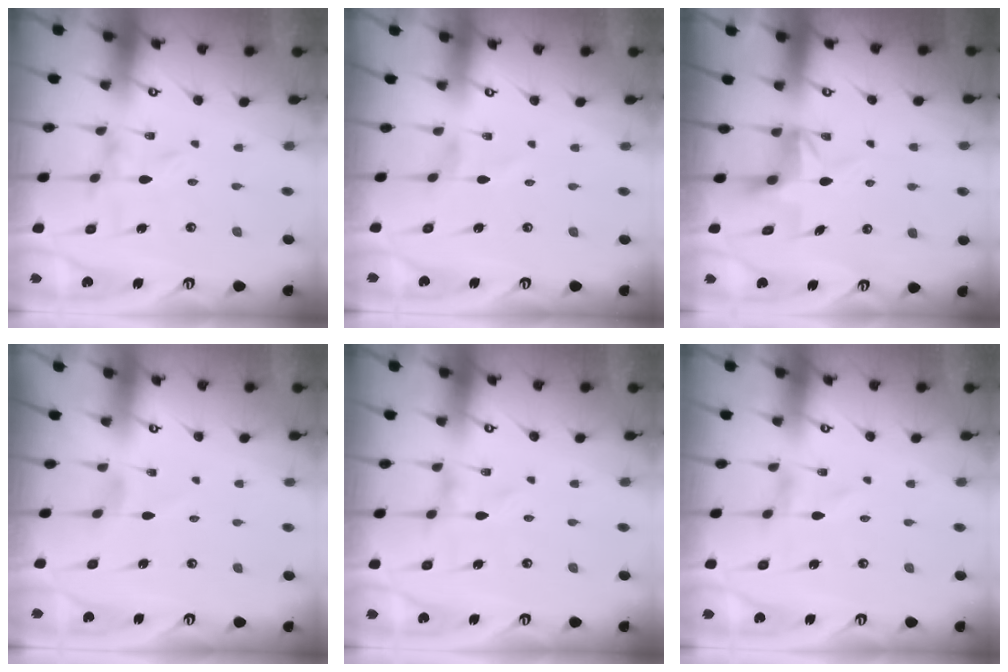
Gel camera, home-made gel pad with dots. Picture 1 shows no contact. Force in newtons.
{"total": 1.0, "press": 1.0, "slide": 0.0}
{"total": 4.8, "press": 4.8, "slide": 0.3}
{"total": 0.0}
{"total": 0.0}
{"total": 1.0, "press": 1.0, "slide": 0.0}